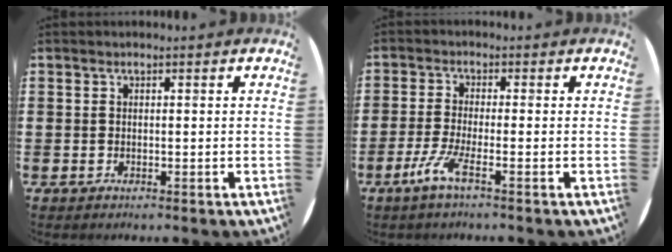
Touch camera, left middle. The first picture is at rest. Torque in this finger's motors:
{"motor_torque": [-0.06, -0.09, 0.46, 0.15]}